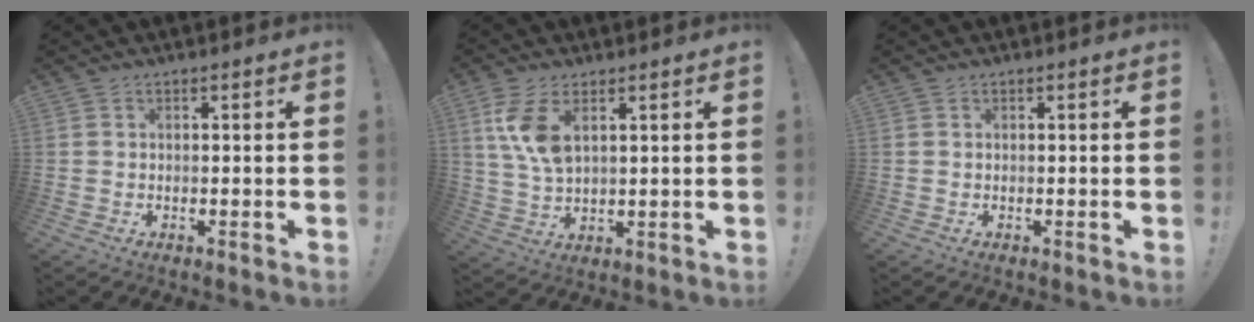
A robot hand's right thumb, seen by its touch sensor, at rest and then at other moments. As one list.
[{"total": 8.9, "force": [3.8, 4.5, 6.7], "torque": [-0.122, -0.017, 0.068]}, {"total": 0.0}]